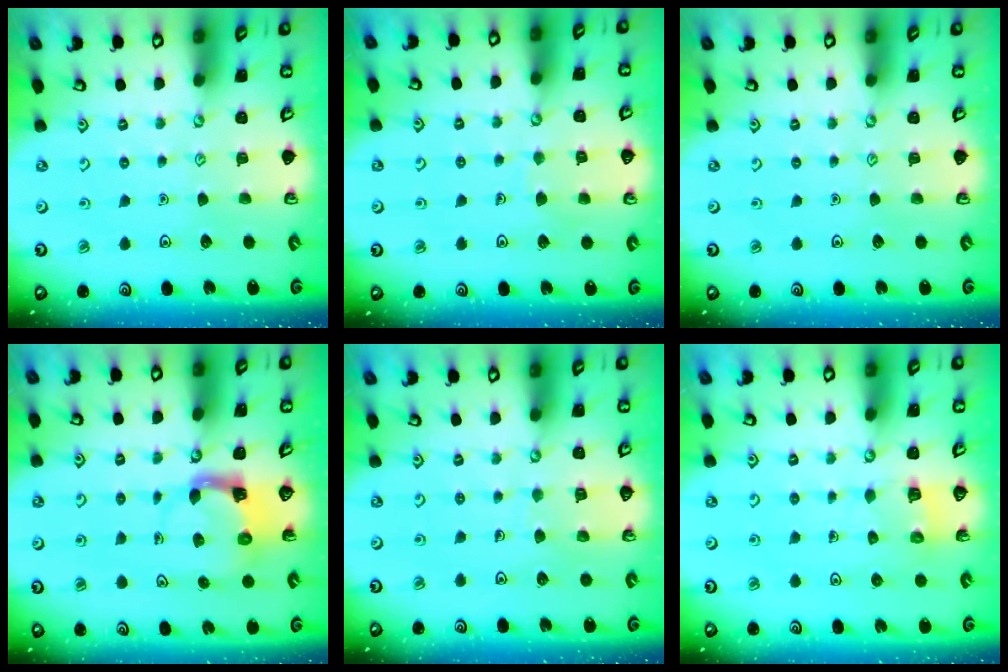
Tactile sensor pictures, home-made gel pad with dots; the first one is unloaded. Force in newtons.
{"total": 4.2, "press": 4.1, "slide": 0.4}
{"total": 0.0}
{"total": 3.5, "press": 3.5, "slide": 0.5}
{"total": 5.4, "press": 5.4, "slide": 0.4}
{"total": 2.5, "press": 2.5, "slide": 0.1}